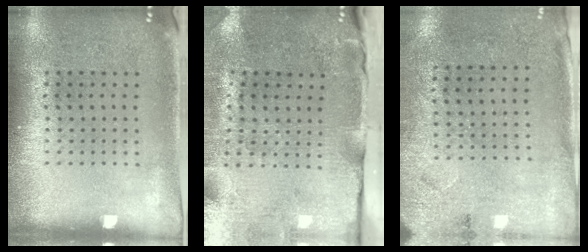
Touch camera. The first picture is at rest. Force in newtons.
{"total": 4.7, "press": 3.8, "slide": 2.9}
{"total": 2.7, "press": 2.2, "slide": 1.5}